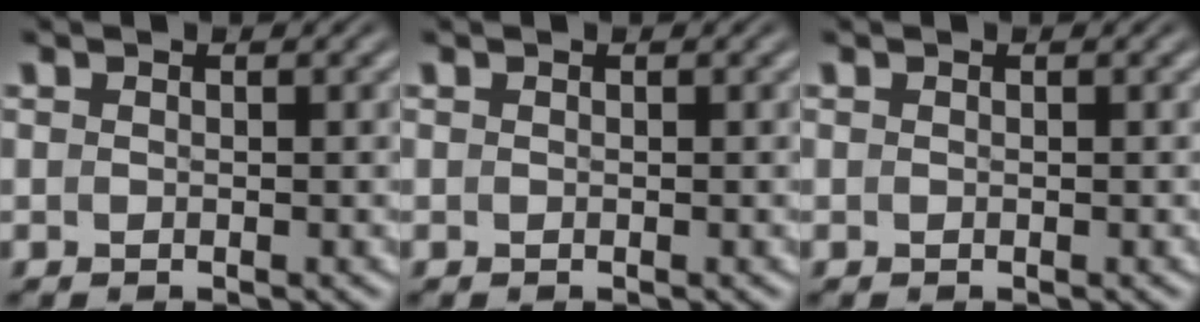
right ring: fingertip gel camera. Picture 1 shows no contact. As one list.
[{"total": 0.0}, {"total": 0.0}]